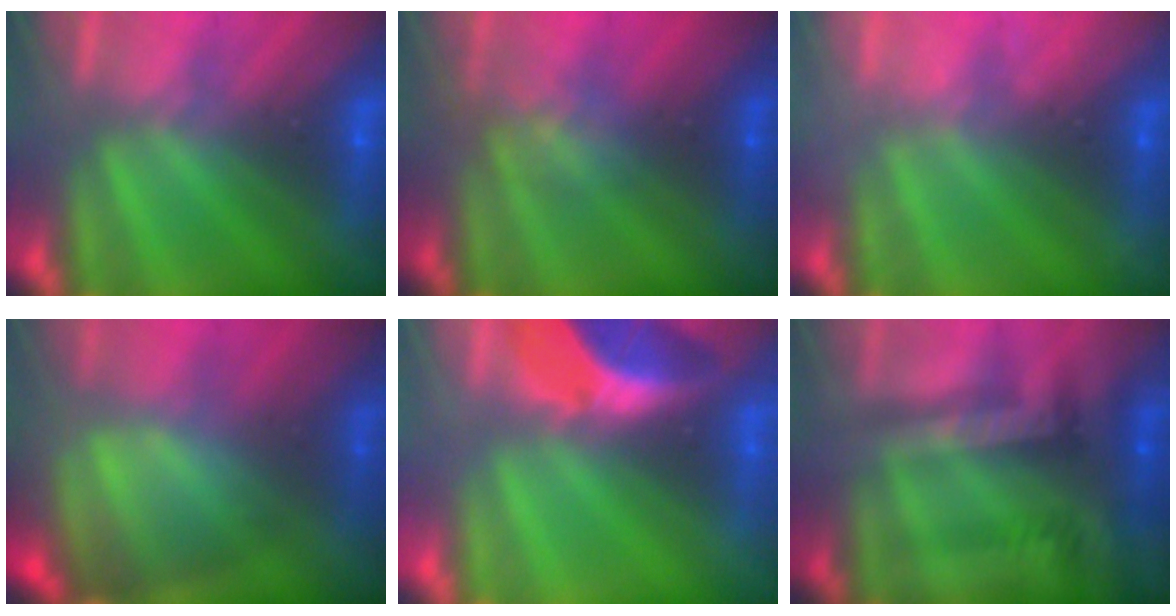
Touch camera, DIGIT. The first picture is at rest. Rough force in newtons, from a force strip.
{"total": 2.8}
{"total": 2.3}
{"total": 7.8}
{"total": 2.2}
{"total": 2.4}